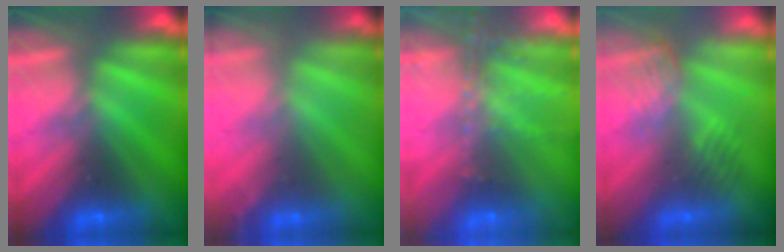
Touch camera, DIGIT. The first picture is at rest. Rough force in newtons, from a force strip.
{"total": 1.5}
{"total": 7.6}
{"total": 2.7}